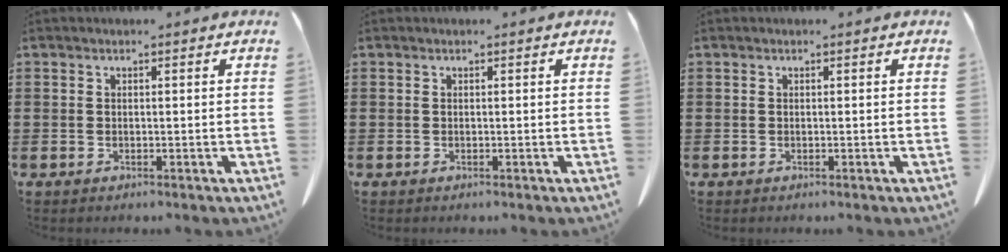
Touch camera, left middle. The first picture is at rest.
{"total": 0.0}
{"total": 0.0}